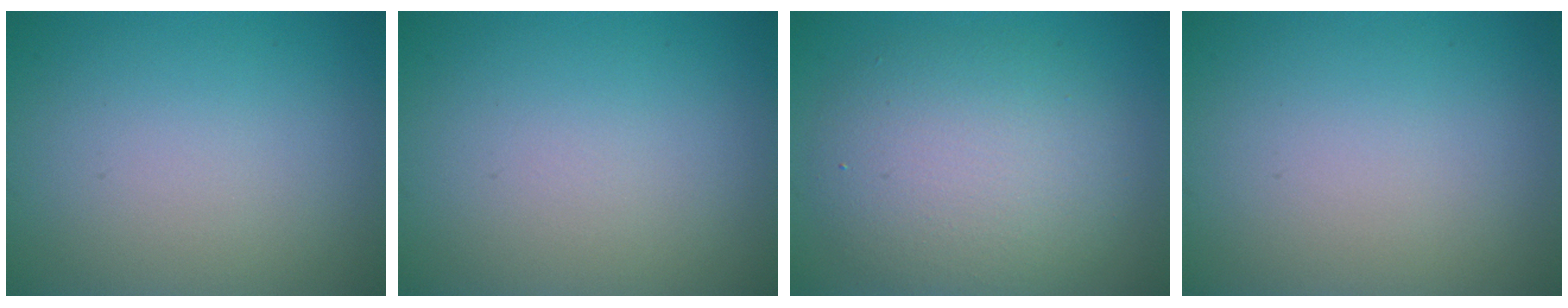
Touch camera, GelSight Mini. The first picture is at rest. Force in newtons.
{"total": 0.0}
{"total": 6.7, "press": 6.7, "slide": 0.3}
{"total": 0.0}